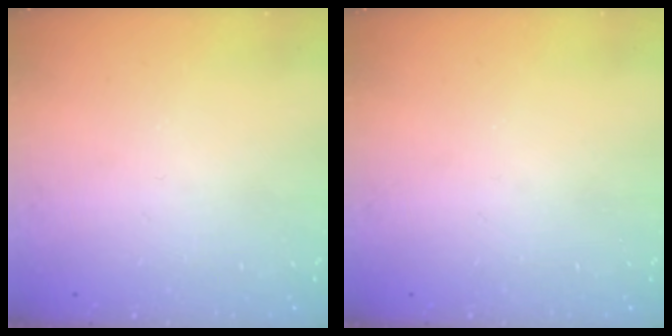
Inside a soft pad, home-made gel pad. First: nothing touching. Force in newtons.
{"total": 0.0}